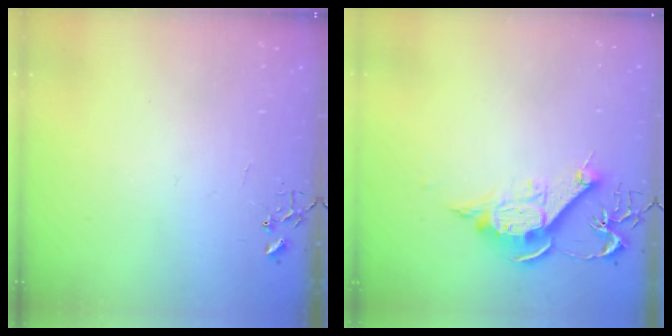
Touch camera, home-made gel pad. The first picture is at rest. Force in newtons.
{"total": 11.9, "press": 11.9, "slide": 1.0}